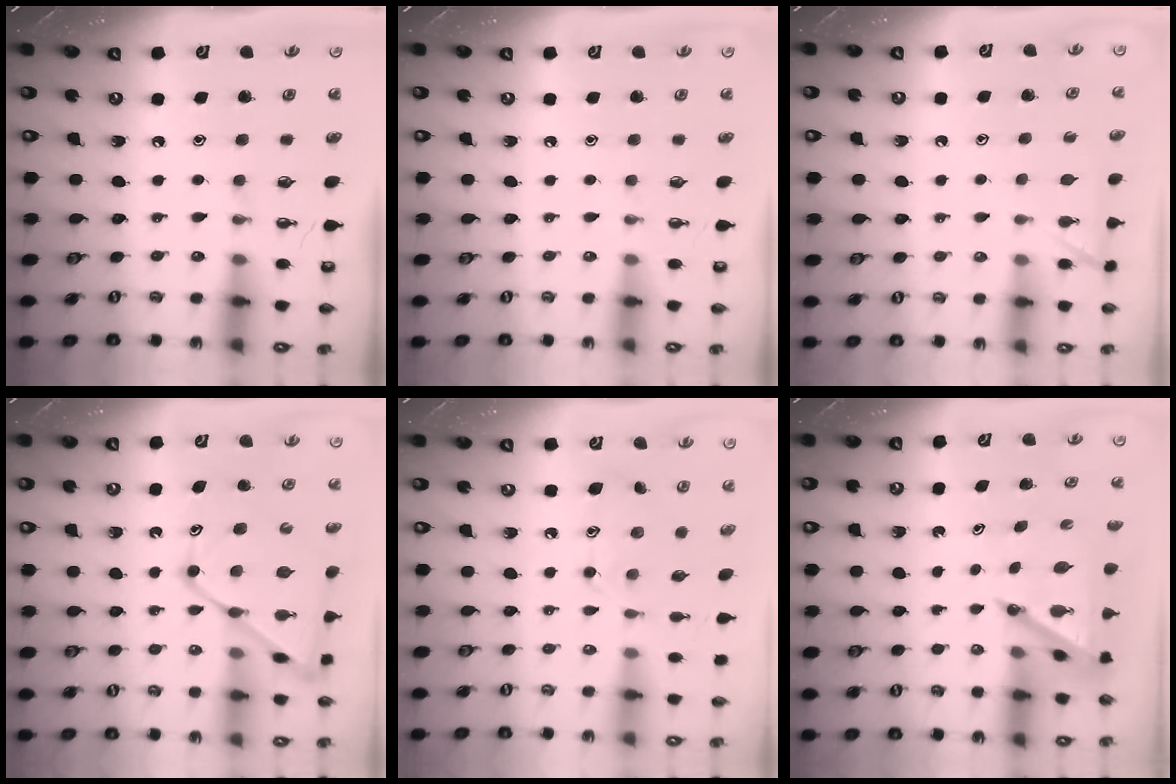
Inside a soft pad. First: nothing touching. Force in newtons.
{"total": 0.0}
{"total": 3.7, "press": 3.6, "slide": 0.4}
{"total": 15.7, "press": 15.7, "slide": 1.3}
{"total": 10.4, "press": 10.4, "slide": 0.2}
{"total": 4.4, "press": 4.3, "slide": 0.4}